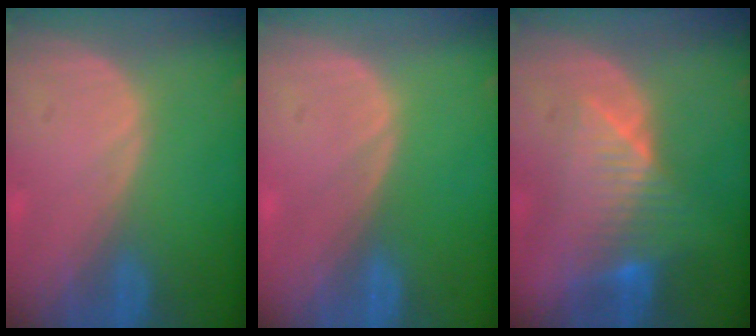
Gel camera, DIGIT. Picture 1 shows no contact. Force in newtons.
{"total": 0.0}
{"total": 7.8, "press": 7.0, "slide": 3.6}